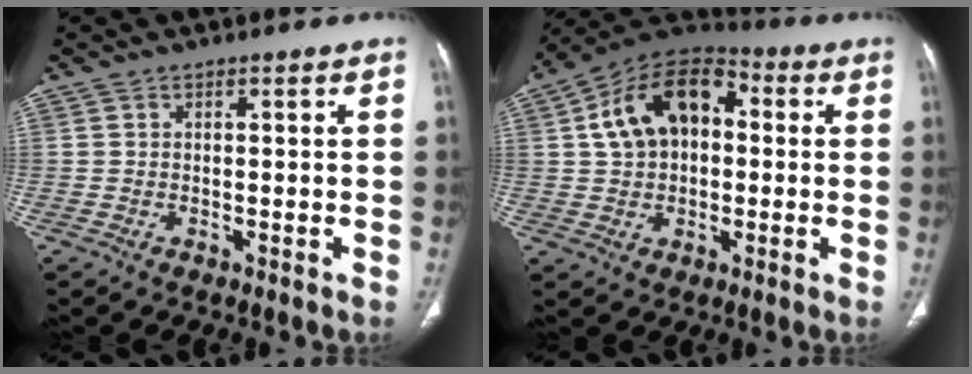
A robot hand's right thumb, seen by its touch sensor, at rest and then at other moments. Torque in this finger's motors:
{"motor_torque": [0.26, 0.27, 0.71, -0.19, 0.34]}